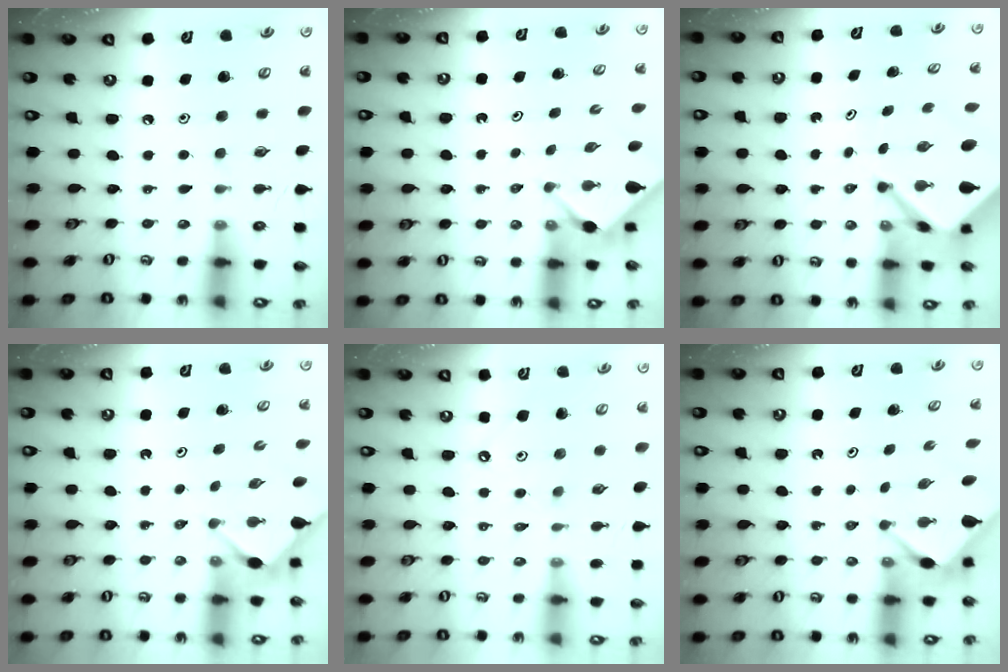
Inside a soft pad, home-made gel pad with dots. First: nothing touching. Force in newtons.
{"total": 3.0, "press": 3.0, "slide": 0.4}
{"total": 6.1, "press": 6.1, "slide": 0.4}
{"total": 2.9, "press": 2.9, "slide": 0.3}
{"total": 2.8, "press": 2.8, "slide": 0.5}
{"total": 2.9, "press": 2.9, "slide": 0.3}